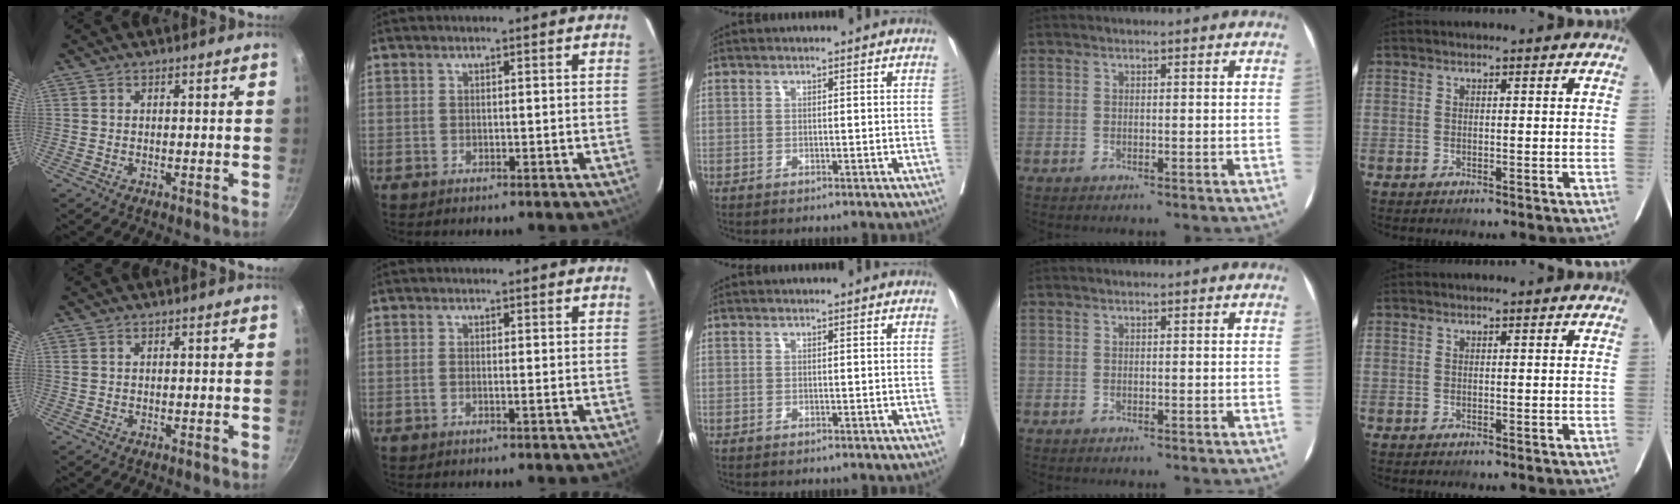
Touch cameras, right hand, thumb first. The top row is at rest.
{"thumb": {"total": 0.7, "force": [0.4, 0.4, 0.4], "torque": [-0.007, 0.005, 0.009]}, "index": {"total": 1.0, "force": [-0.2, 0.0, 1.0], "torque": [-0.019, 0.000, -0.004]}}